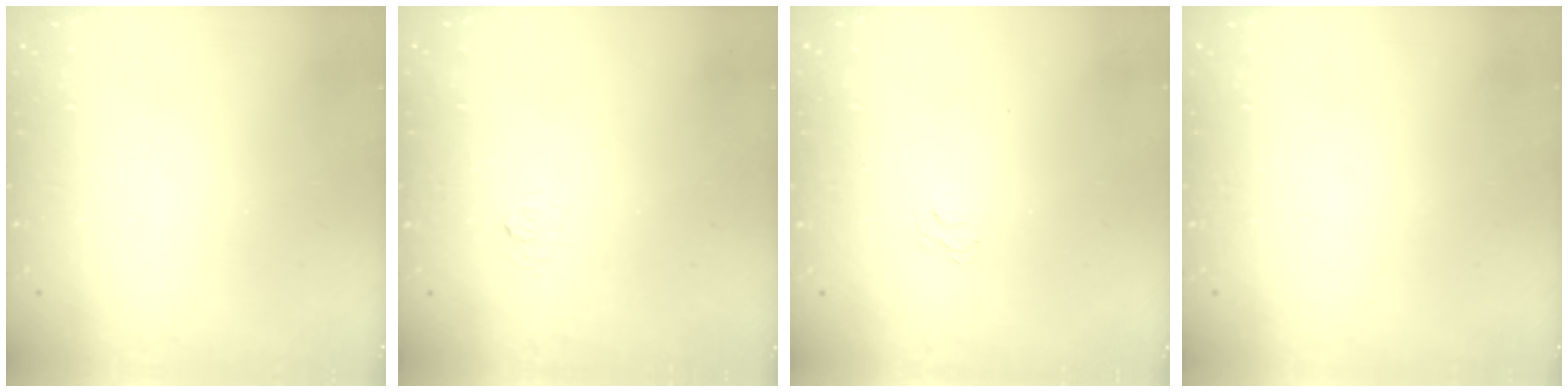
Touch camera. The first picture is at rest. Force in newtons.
{"total": 4.3, "press": 4.2, "slide": 0.6}
{"total": 3.5, "press": 3.5, "slide": 0.3}
{"total": 0.0}